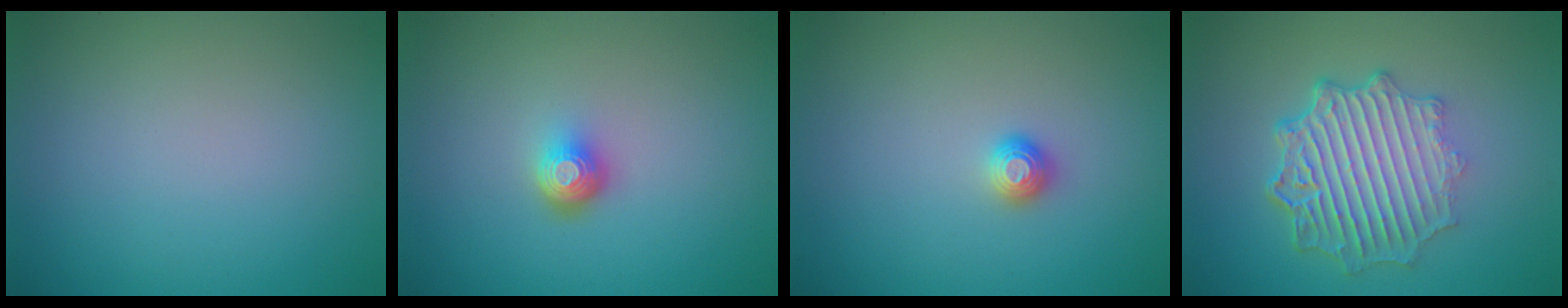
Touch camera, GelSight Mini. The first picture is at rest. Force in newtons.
{"total": 2.0, "press": 1.4, "slide": 1.4}
{"total": 1.0, "press": 1.0, "slide": 0.1}
{"total": 6.9, "press": 5.3, "slide": 4.4}